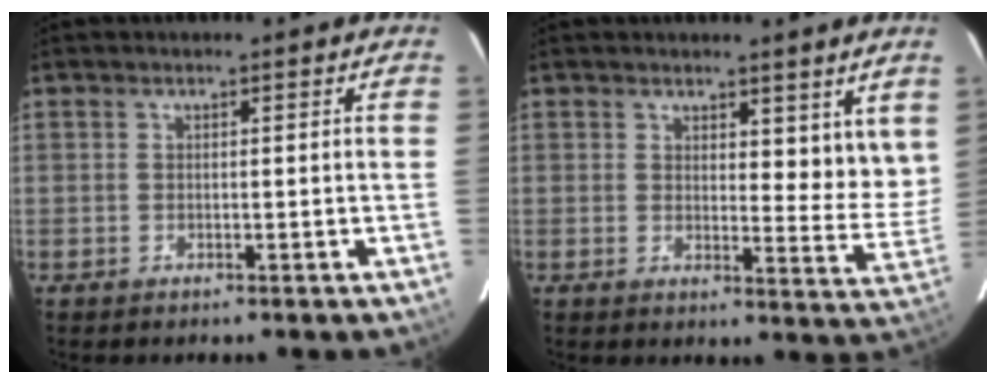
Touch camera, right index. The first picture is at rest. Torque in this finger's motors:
{"motor_torque": [0.08, 0.05, 0.03, 0.01]}